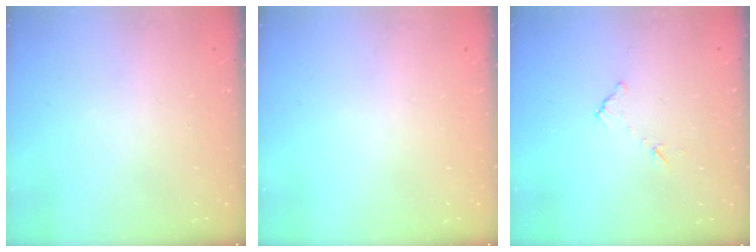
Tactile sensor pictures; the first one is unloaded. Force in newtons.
{"total": 0.0}
{"total": 6.3, "press": 6.3, "slide": 0.4}